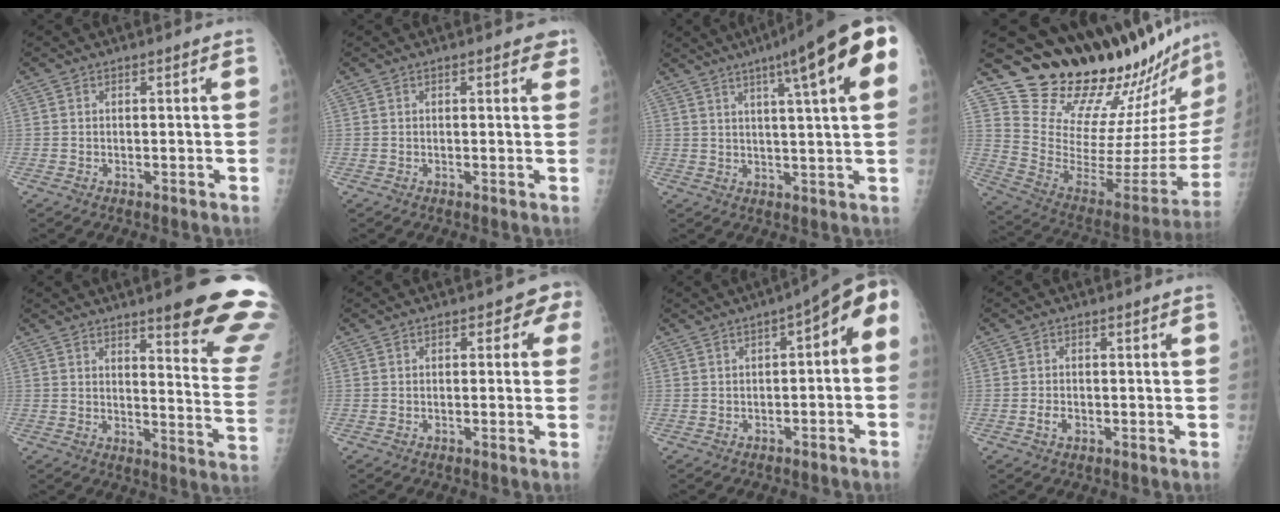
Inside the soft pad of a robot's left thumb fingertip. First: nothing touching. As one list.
[{"total": 2.6, "force": [1.9, 1.1, 1.4], "torque": [0.003, -0.002, 0.017]}, {"total": 17.1, "force": [8.0, 2.1, 15.0], "torque": [-0.204, -0.004, 0.102]}, {"total": 28.2, "force": [26.0, 4.2, 10.1], "torque": [-0.114, -0.238, 0.376]}, {"total": 19.7, "force": [13.5, 3.1, 14.0], "torque": [-0.150, -0.082, 0.164]}, {"total": 3.1, "force": [1.0, 2.0, 2.2], "torque": [0.010, 0.004, 0.000]}, {"total": 8.7, "force": [-0.4, 4.0, 7.7], "torque": [-0.077, 0.043, -0.014]}, {"total": 1.6, "force": [-0.5, 1.1, 1.1], "torque": [-0.020, 0.002, -0.008]}]